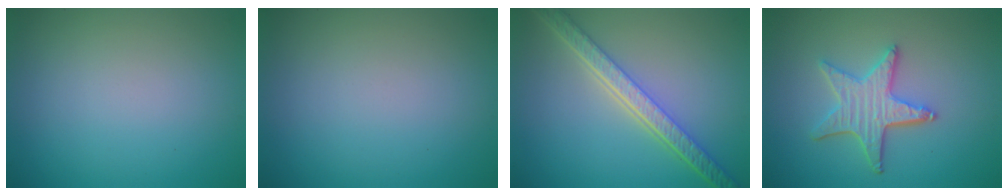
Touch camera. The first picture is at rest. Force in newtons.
{"total": 0.0}
{"total": 5.7, "press": 4.4, "slide": 3.6}
{"total": 4.2, "press": 3.7, "slide": 2.1}